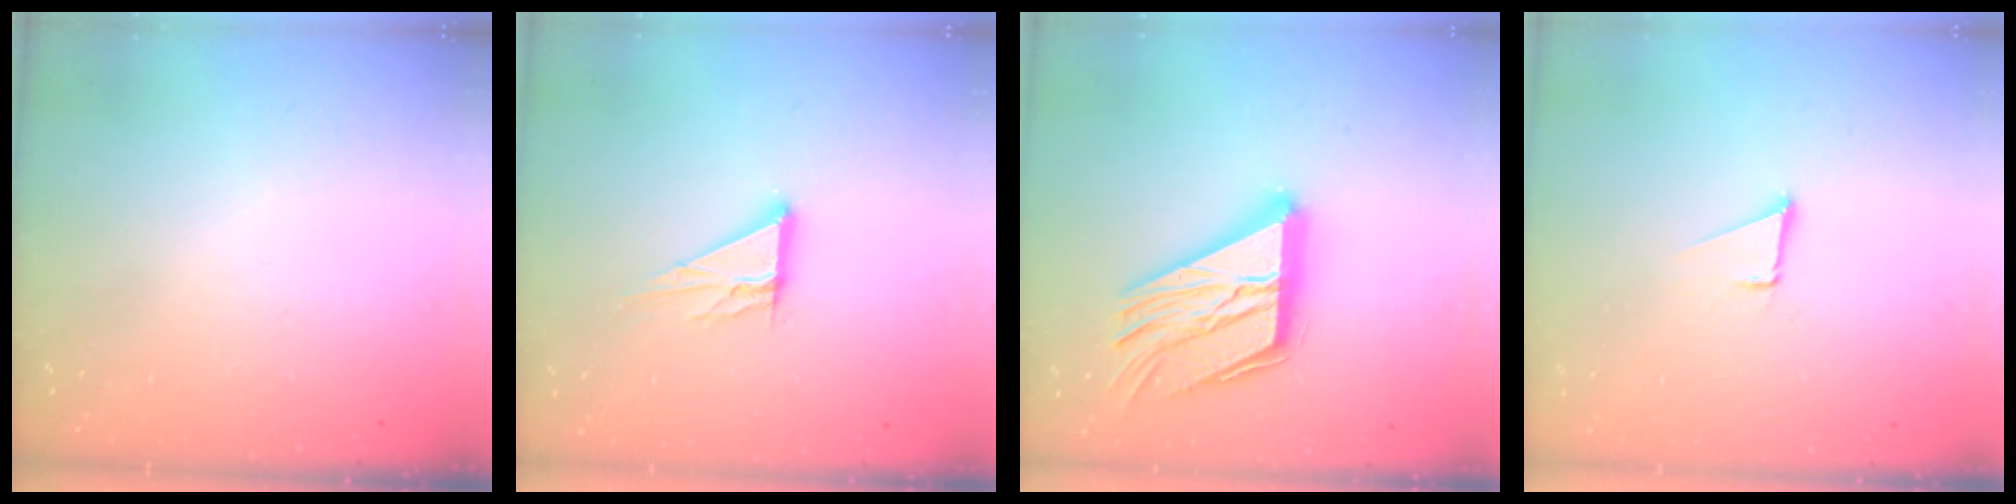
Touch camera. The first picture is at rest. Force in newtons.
{"total": 9.0, "press": 9.0, "slide": 0.7}
{"total": 23.5, "press": 23.3, "slide": 2.3}
{"total": 1.7, "press": 1.7, "slide": 0.1}